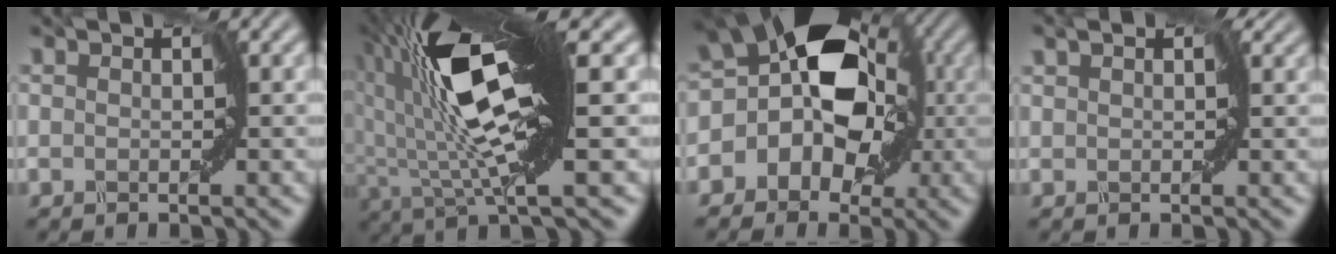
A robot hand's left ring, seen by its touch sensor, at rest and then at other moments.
{"total": 11.1, "force": [3.1, 2.0, 10.5], "torque": [-0.214, 0.005, 0.062]}
{"total": 8.5, "force": [-0.1, 5.7, 6.4], "torque": [-0.079, 0.011, -0.009]}
{"total": 1.1, "force": [0.5, 0.7, 0.7], "torque": [-0.003, -0.001, 0.005]}